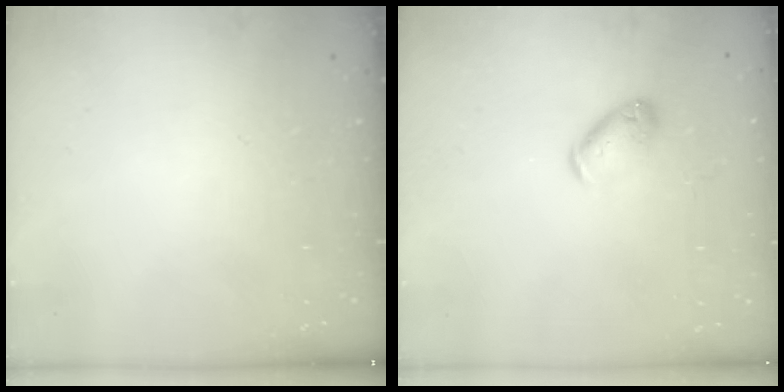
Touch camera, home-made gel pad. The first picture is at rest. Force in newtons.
{"total": 6.7, "press": 6.7, "slide": 0.8}